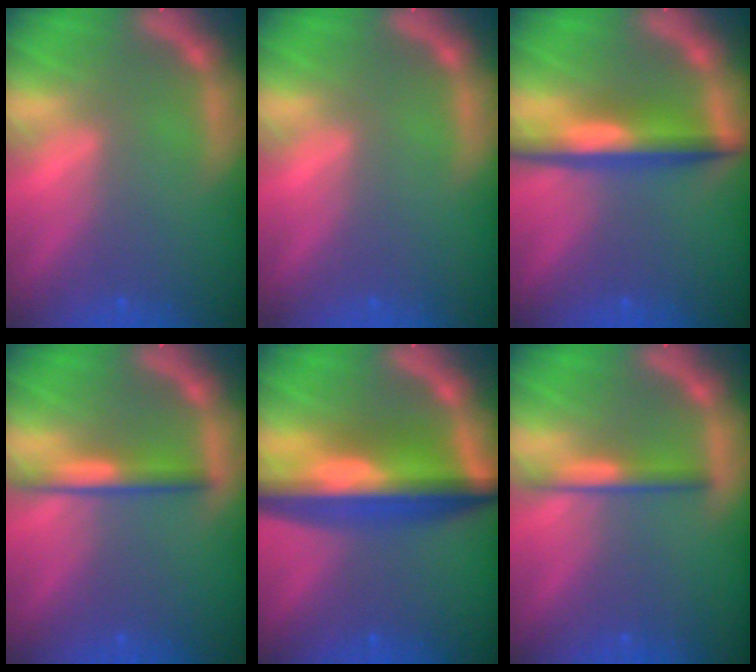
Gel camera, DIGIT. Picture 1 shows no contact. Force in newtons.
{"total": 0.0}
{"total": 5.5}
{"total": 3.0}
{"total": 10.0}
{"total": 2.4}